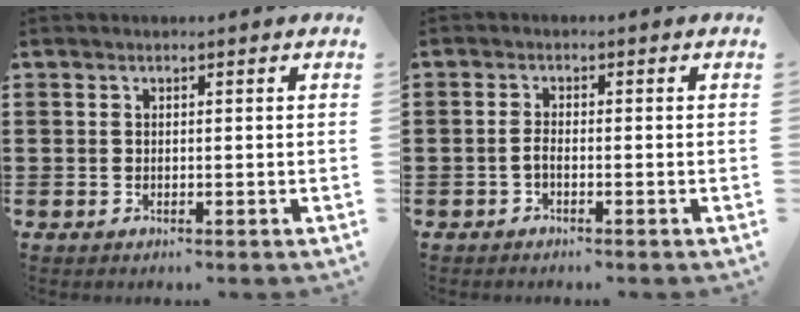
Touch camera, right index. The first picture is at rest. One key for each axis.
{"total": 1.5, "fx": -0.8, "fy": 0.2, "fz": 1.3, "tx": -0.033, "ty": -0.007, "tz": -0.016}